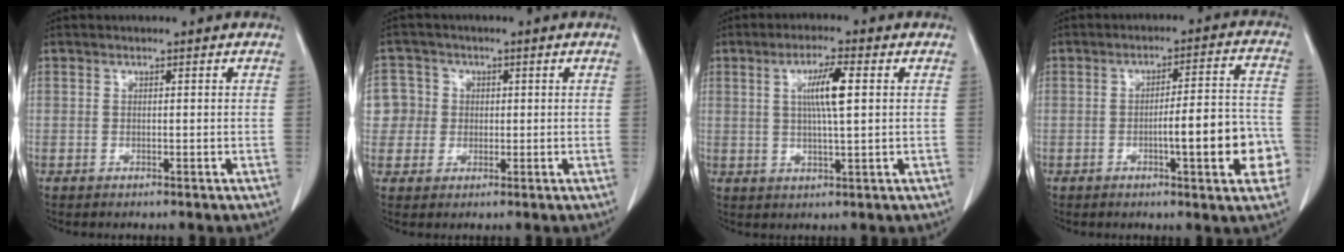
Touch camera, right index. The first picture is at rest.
{"total": 5.6, "force": [0.6, 5.6, 0.2], "torque": [0.000, 0.021, 0.014]}
{"total": 6.1, "force": [1.4, 0.3, 5.9], "torque": [-0.109, 0.001, 0.024]}
{"total": 11.3, "force": [-3.4, 1.8, 10.6], "torque": [-0.134, 0.021, -0.041]}